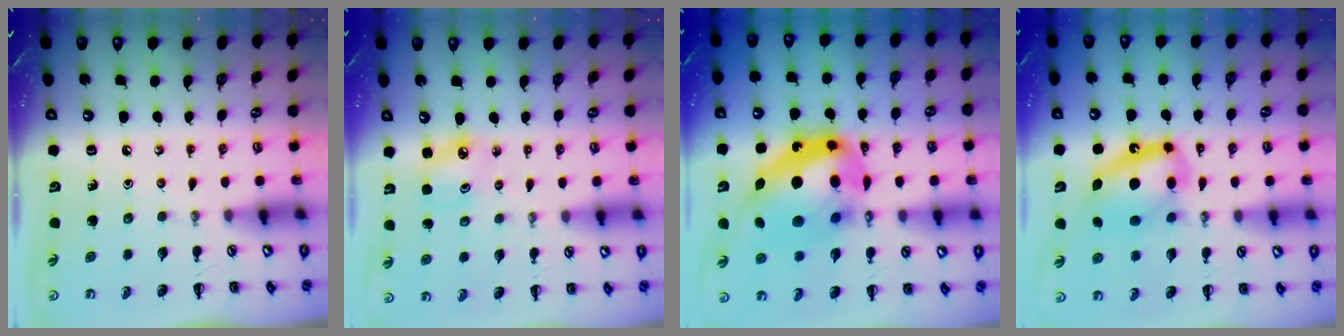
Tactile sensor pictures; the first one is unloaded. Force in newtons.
{"total": 3.1, "press": 3.0, "slide": 0.5}
{"total": 22.5, "press": 21.8, "slide": 5.5}
{"total": 12.9, "press": 12.4, "slide": 3.5}